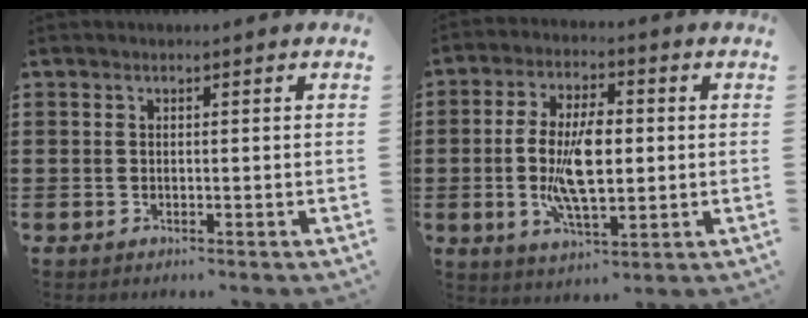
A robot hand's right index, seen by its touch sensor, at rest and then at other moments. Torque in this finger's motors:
{"motor_torque": [2.14, 0.00, 0.52, 0.17]}